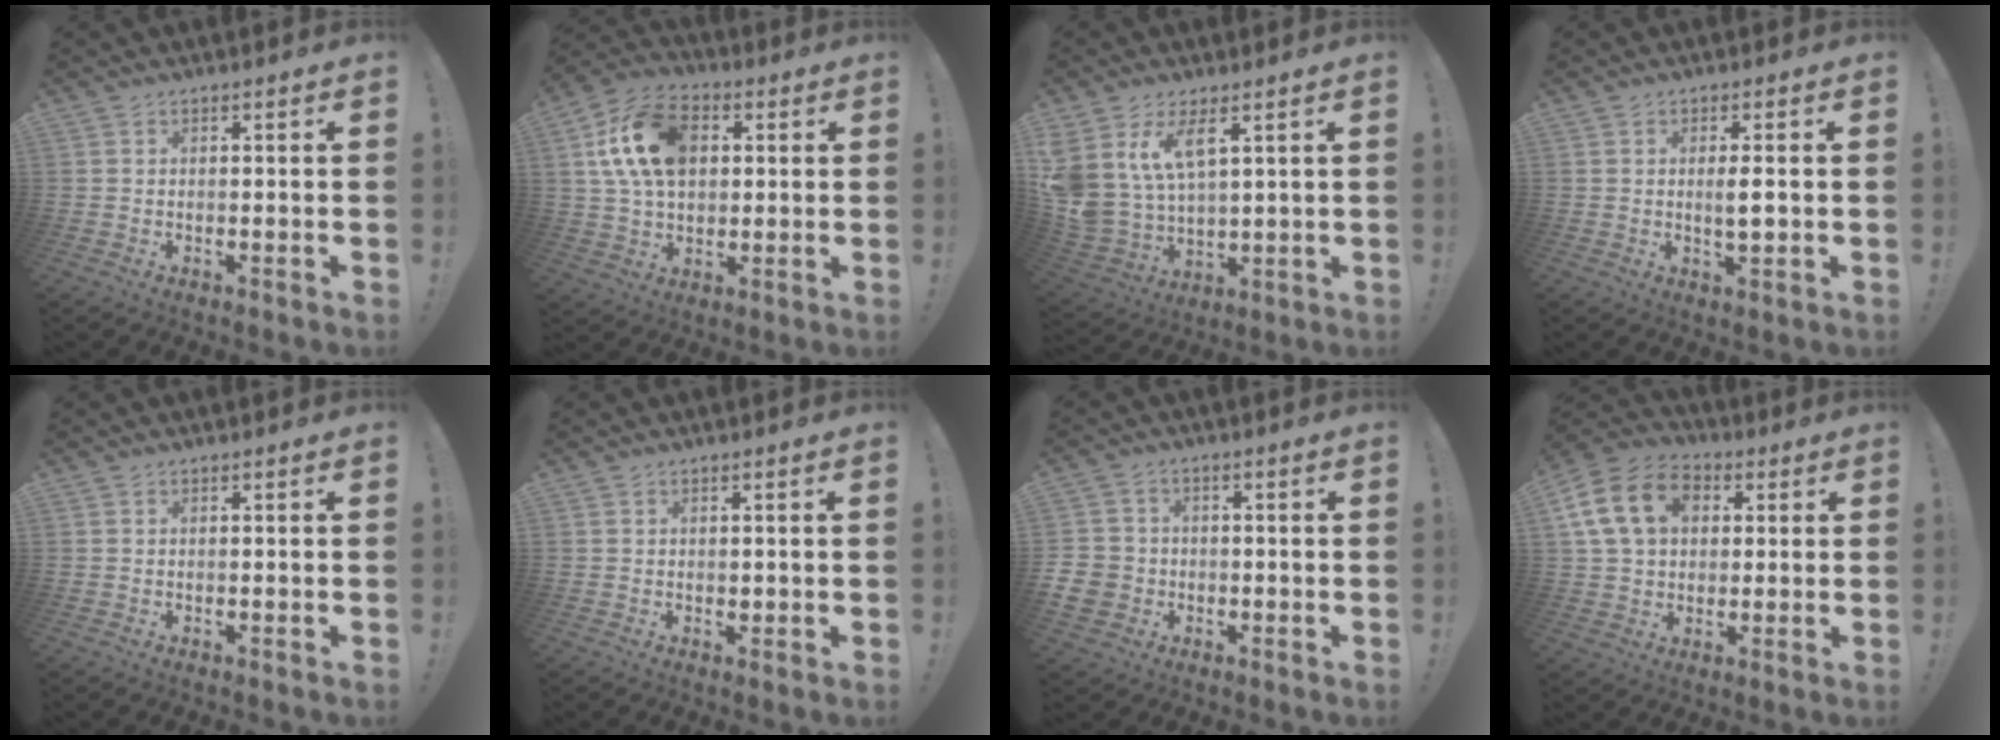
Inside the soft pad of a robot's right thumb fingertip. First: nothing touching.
{"total": 17.5, "force": [4.1, 11.8, 12.2], "torque": [-0.207, 0.002, 0.078]}
{"total": 11.8, "force": [7.0, 6.1, 7.3], "torque": [-0.174, -0.038, 0.134]}
{"total": 3.7, "force": [0.0, 0.8, 3.6], "torque": [-0.051, -0.007, -0.004]}
{"total": 0.0}
{"total": 0.5, "force": [0.3, 0.3, 0.4], "torque": [-0.002, 0.001, 0.003]}
{"total": 7.3, "force": [-2.1, 6.6, 2.5], "torque": [-0.058, 0.019, -0.037]}
{"total": 17.0, "force": [5.2, 13.0, 9.7], "torque": [-0.172, 0.004, 0.103]}